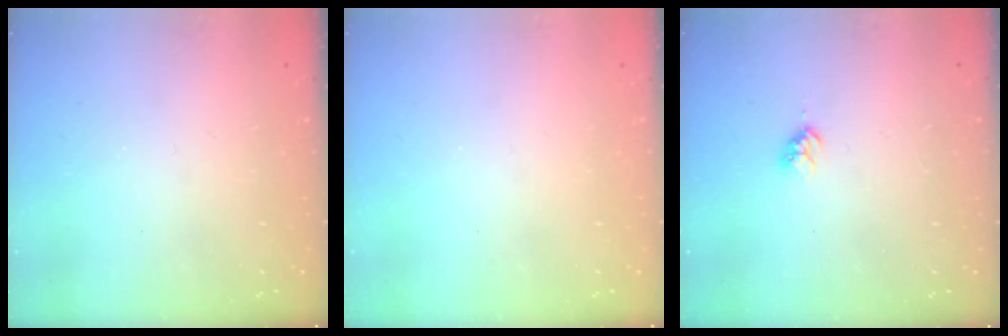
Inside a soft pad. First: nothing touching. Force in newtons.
{"total": 0.0}
{"total": 2.9, "press": 2.9, "slide": 0.4}